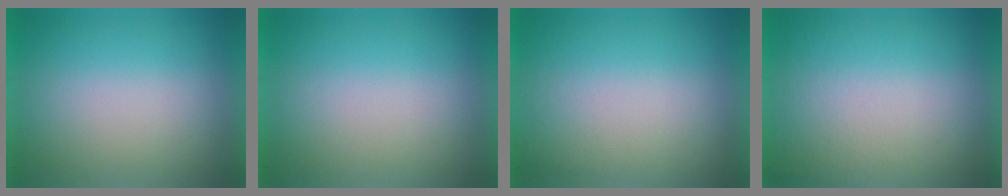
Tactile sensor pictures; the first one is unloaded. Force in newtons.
{"total": 0.0}
{"total": 2.3}
{"total": 3.6}